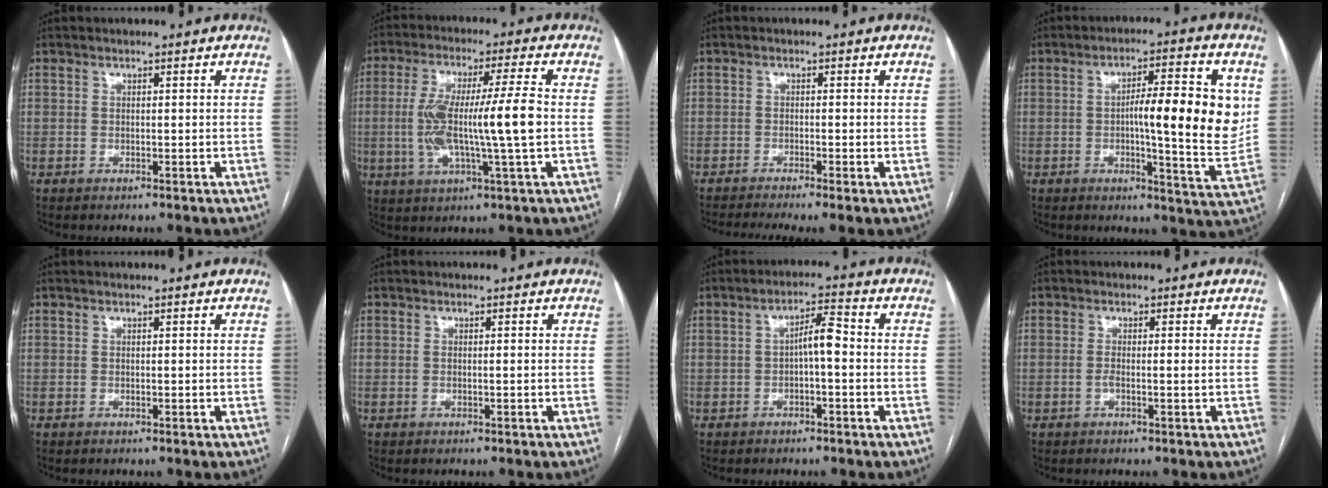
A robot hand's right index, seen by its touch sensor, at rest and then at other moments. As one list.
[{"total": 12.8, "force": [-0.7, 0.4, 12.8], "torque": [-0.249, 0.010, -0.014]}, {"total": 5.7, "force": [-4.2, 0.0, 3.8], "torque": [-0.059, -0.008, -0.068]}, {"total": 13.5, "force": [1.4, 1.9, 13.3], "torque": [-0.186, 0.007, 0.018]}, {"total": 0.0}, {"total": 0.5, "force": [-0.1, 0.0, 0.5], "torque": [-0.014, -0.001, 0.001]}, {"total": 4.2, "force": [-0.5, 0.9, 4.1], "torque": [-0.067, 0.016, -0.007]}, {"total": 1.6, "force": [-0.3, 0.0, 1.6], "torque": [-0.029, 0.001, -0.005]}]